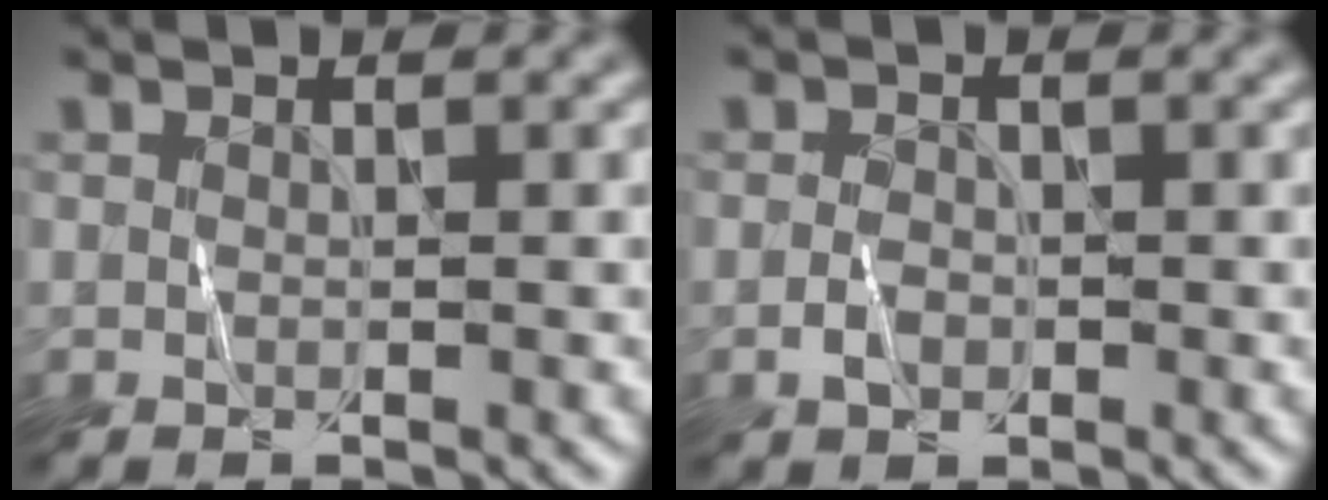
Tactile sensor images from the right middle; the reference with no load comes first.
{"total": 1.3, "force": [-0.4, 0.9, 0.8], "torque": [-0.015, 0.003, -0.010]}